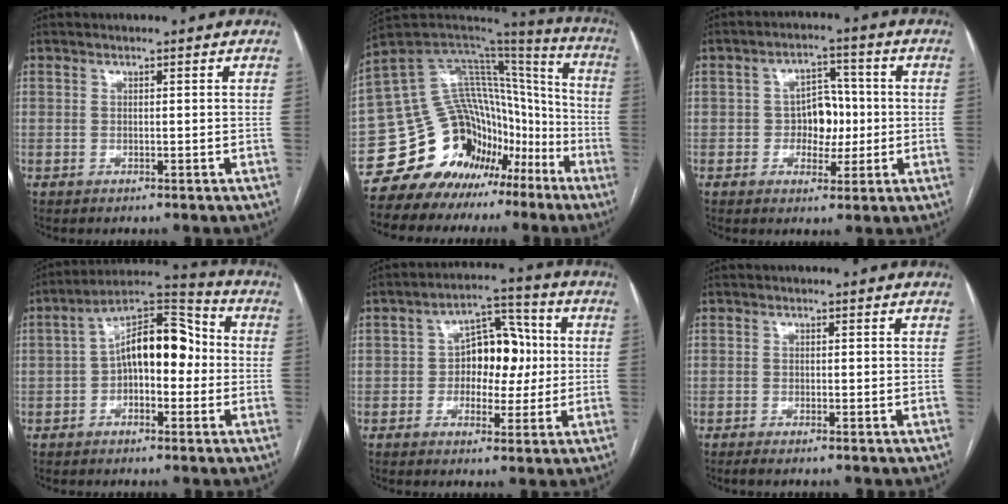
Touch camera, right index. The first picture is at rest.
{"total": 19.8, "force": [-12.5, 13.8, 6.7], "torque": [-0.109, 0.112, -0.192]}
{"total": 6.1, "force": [-0.6, 4.2, 4.4], "torque": [-0.062, 0.019, -0.007]}
{"total": 11.6, "force": [-0.5, 5.4, 10.2], "torque": [-0.169, 0.050, -0.013]}
{"total": 8.8, "force": [0.1, 5.4, 7.0], "torque": [-0.095, 0.030, 0.002]}
{"total": 1.6, "force": [-1.3, -0.1, 1.1], "torque": [-0.020, -0.003, -0.022]}